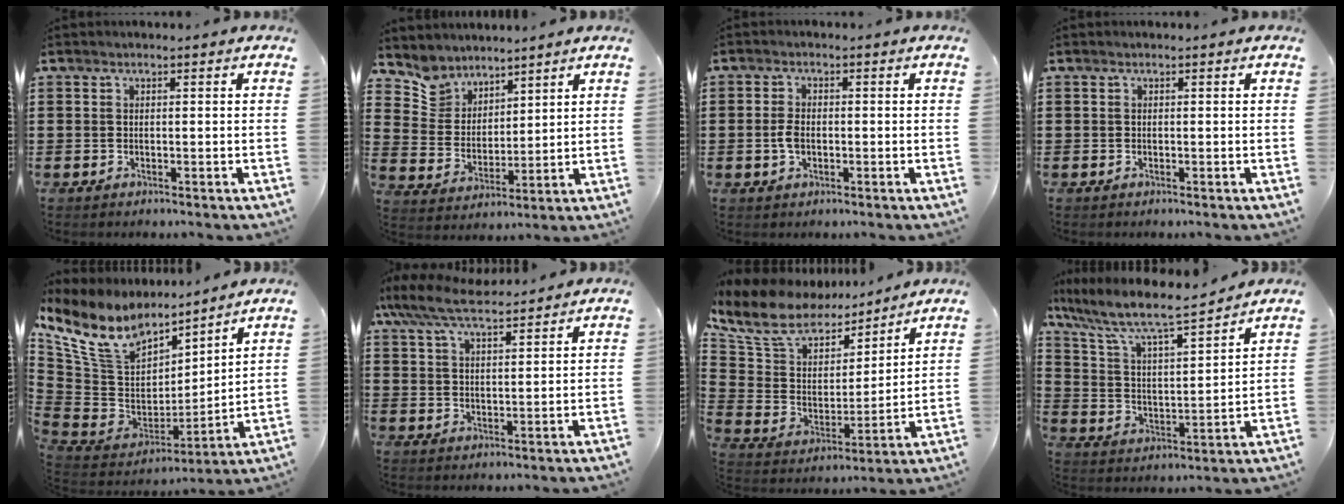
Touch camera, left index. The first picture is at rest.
{"total": 6.2, "force": [5.4, 3.0, -0.3], "torque": [-0.033, -0.030, 0.104]}
{"total": 2.8, "force": [-0.3, 1.6, 2.3], "torque": [-0.060, -0.003, -0.009]}
{"total": 0.0}
{"total": 11.7, "force": [8.1, 6.3, 5.7], "torque": [-0.166, -0.045, 0.148]}
{"total": 7.6, "force": [6.3, 1.7, 3.9], "torque": [-0.094, -0.016, 0.114]}
{"total": 11.1, "force": [9.4, 4.6, 3.8], "torque": [-0.130, -0.056, 0.167]}
{"total": 7.9, "force": [6.6, 1.0, 4.2], "torque": [-0.110, -0.041, 0.106]}